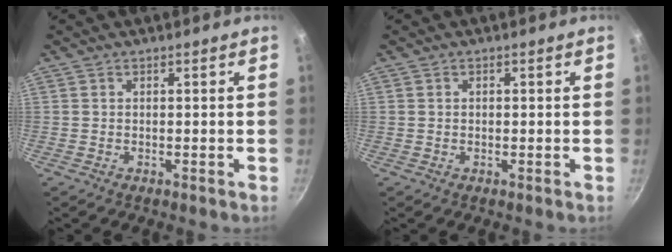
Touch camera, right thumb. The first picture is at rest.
{"total": 0.5, "force": [0.0, 0.4, 0.3], "torque": [-0.004, 0.002, 0.001]}